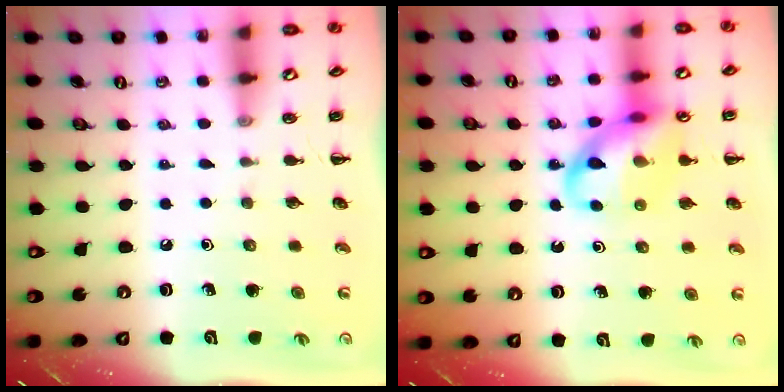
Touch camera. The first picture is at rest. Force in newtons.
{"total": 13.5, "press": 13.4, "slide": 1.8}